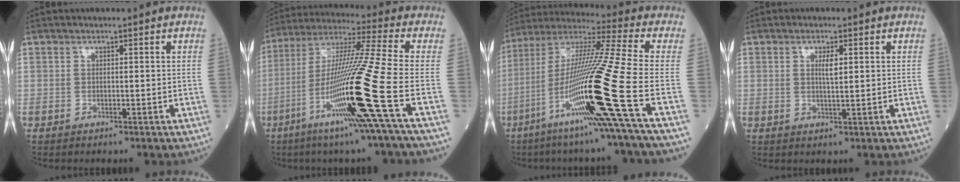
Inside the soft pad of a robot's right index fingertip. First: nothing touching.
{"total": 20.3, "force": [-7.3, -2.6, 18.8], "torque": [-0.388, -0.035, -0.147]}
{"total": 23.3, "force": [-8.8, -2.6, 21.5], "torque": [-0.419, -0.031, -0.171]}
{"total": 2.4, "force": [0.8, 0.3, 2.3], "torque": [-0.044, -0.001, 0.017]}